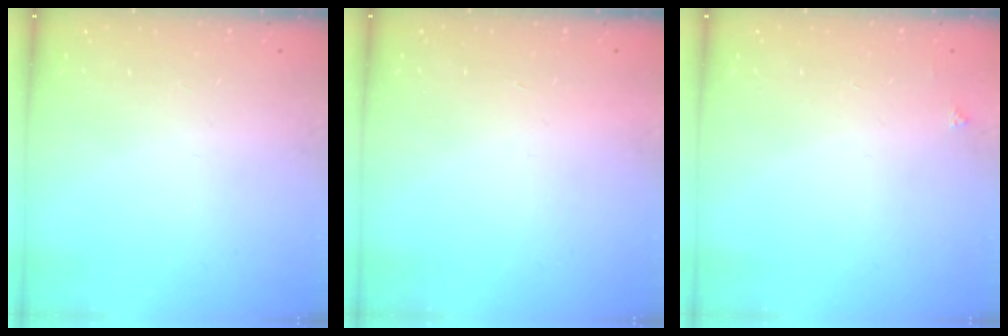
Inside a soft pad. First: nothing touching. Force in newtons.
{"total": 1.7, "press": 1.7, "slide": 0.1}
{"total": 2.1, "press": 2.1, "slide": 0.3}